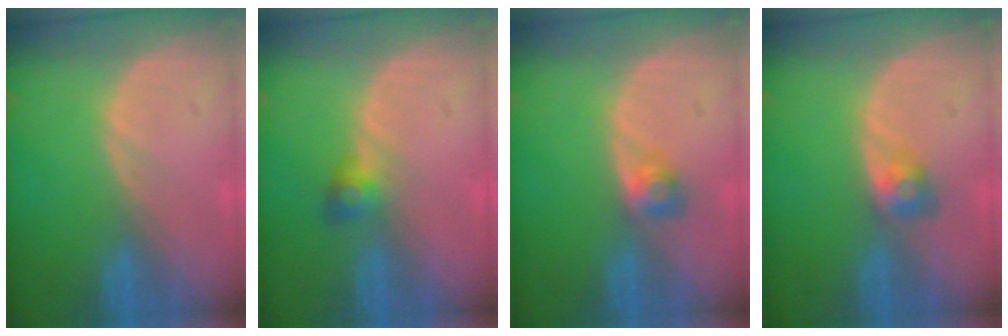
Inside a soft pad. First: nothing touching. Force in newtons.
{"total": 2.5, "press": 2.5, "slide": 0.5}
{"total": 2.4, "press": 2.3, "slide": 0.9}
{"total": 3.0, "press": 2.5, "slide": 1.5}